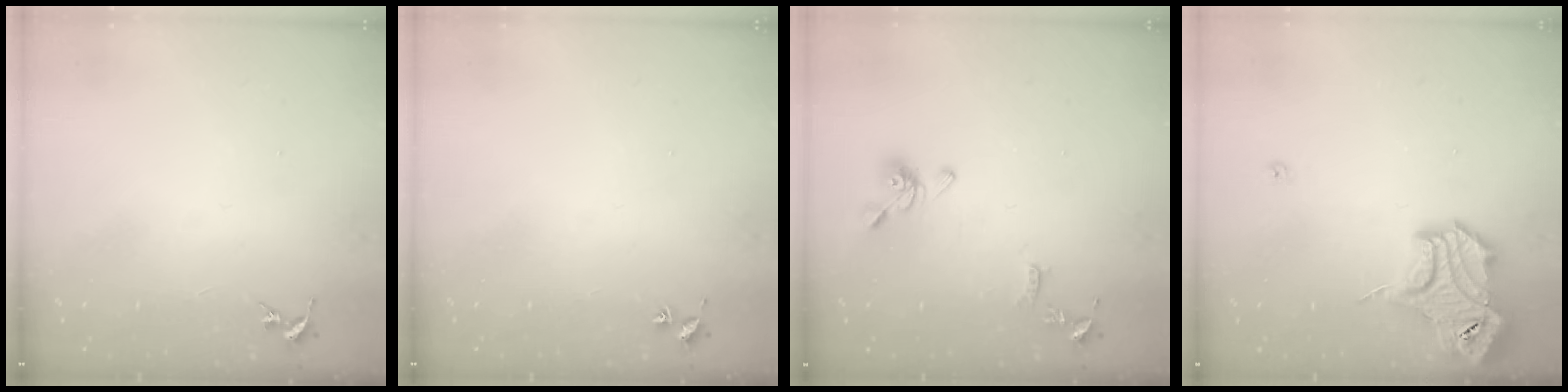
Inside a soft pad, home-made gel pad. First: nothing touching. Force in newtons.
{"total": 1.8, "press": 1.8, "slide": 0.2}
{"total": 10.1, "press": 10.1, "slide": 1.2}
{"total": 18.1, "press": 17.9, "slide": 2.0}